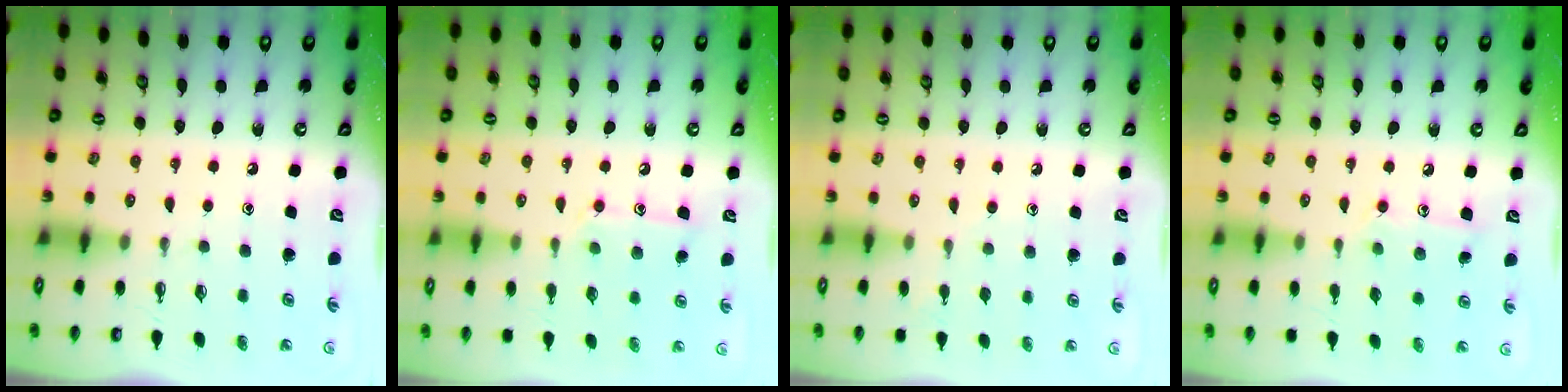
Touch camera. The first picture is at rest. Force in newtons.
{"total": 9.4, "press": 9.4, "slide": 0.7}
{"total": 5.9, "press": 5.8, "slide": 0.5}
{"total": 7.7, "press": 7.7, "slide": 0.4}